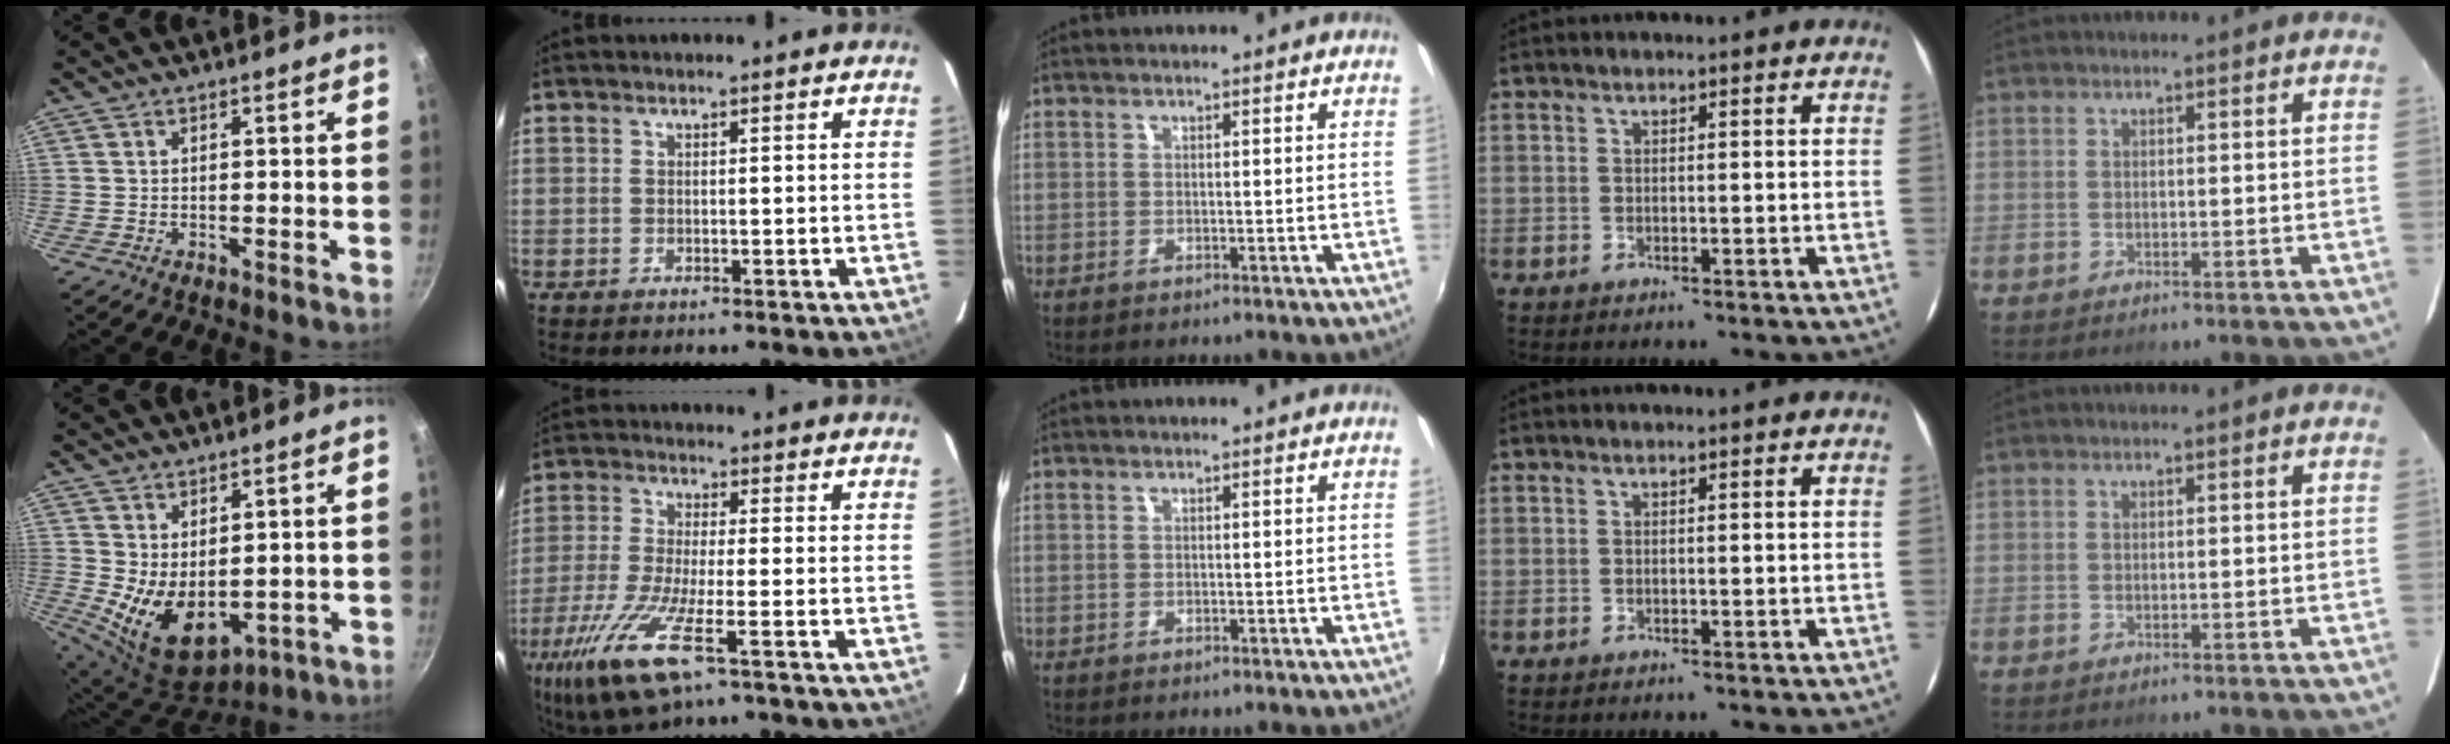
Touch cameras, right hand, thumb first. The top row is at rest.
{"thumb": {"total": 11.3, "force": [0.3, 7.3, 8.6], "torque": [-0.123, -0.031, 0.035]}, "index": {"total": 15.3, "force": [-8.5, 3.0, 12.3], "torque": [-0.266, -0.050, -0.162]}}